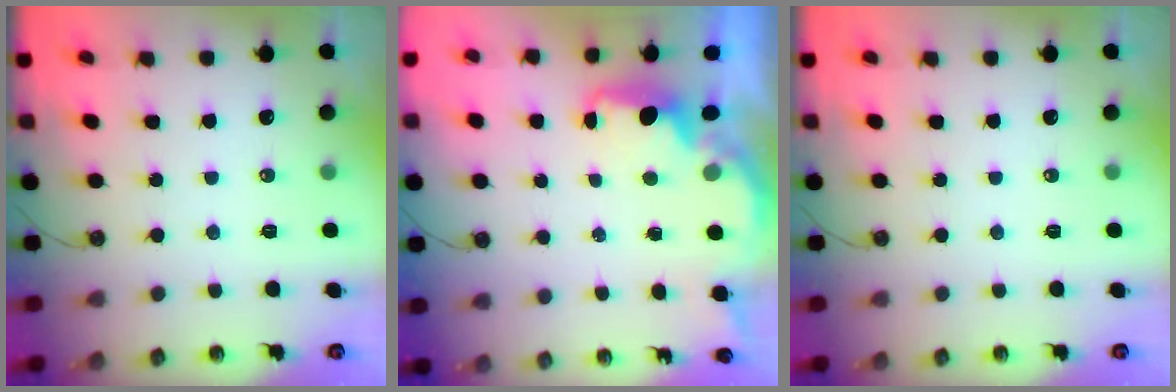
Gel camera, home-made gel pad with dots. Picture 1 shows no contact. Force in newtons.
{"total": 2.2, "press": 2.0, "slide": 0.8}
{"total": 0.0}